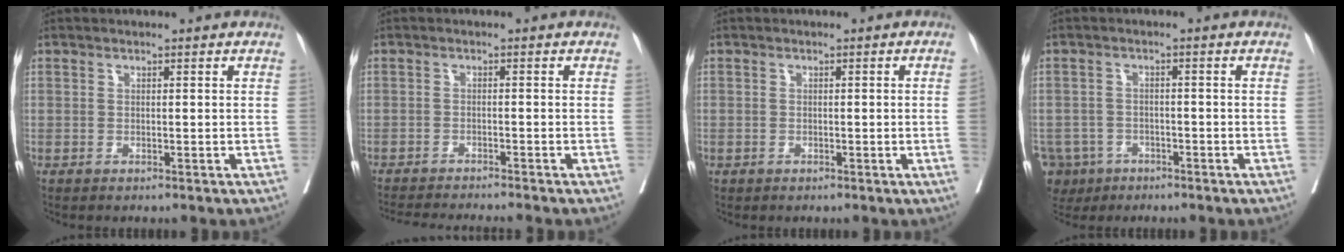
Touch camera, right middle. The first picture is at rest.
{"total": 9.8, "force": [-9.1, -0.6, 3.8], "torque": [-0.037, -0.022, -0.134]}
{"total": 0.9, "force": [-0.2, 0.0, 0.9], "torque": [-0.015, 0.003, -0.001]}
{"total": 8.5, "force": [-5.0, 6.6, 1.9], "torque": [-0.057, -0.001, -0.079]}